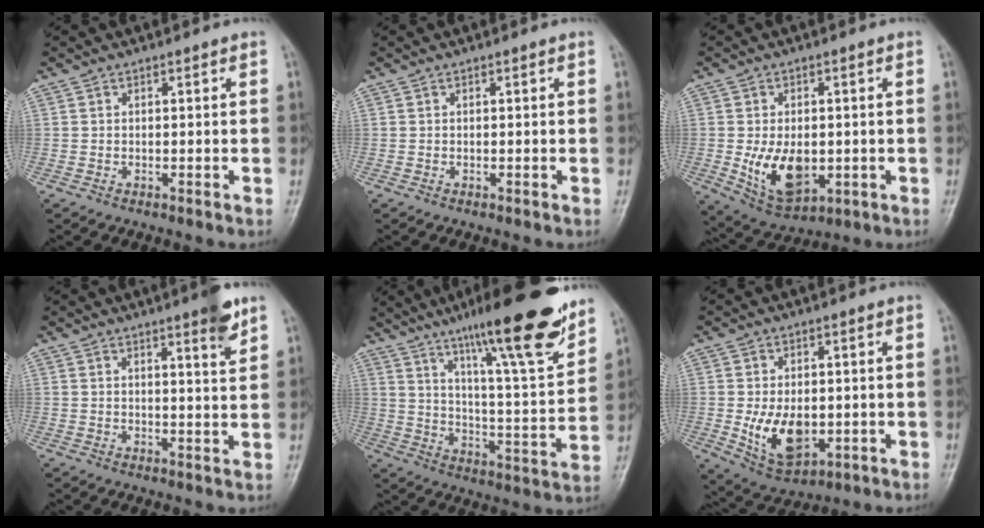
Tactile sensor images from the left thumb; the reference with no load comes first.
{"total": 0.0}
{"total": 10.4, "force": [-1.3, 6.4, 8.0], "torque": [-0.120, -0.010, -0.005]}
{"total": 5.2, "force": [3.3, 0.5, 3.9], "torque": [-0.048, -0.022, 0.044]}
{"total": 22.4, "force": [15.7, 3.1, 15.6], "torque": [-0.215, -0.071, 0.248]}
{"total": 9.7, "force": [-1.2, 6.1, 7.5], "torque": [-0.111, -0.011, -0.003]}